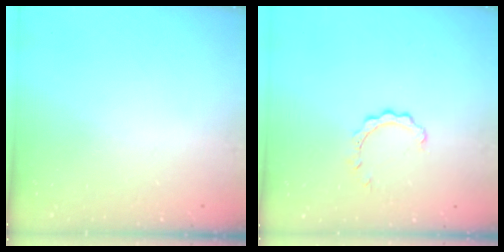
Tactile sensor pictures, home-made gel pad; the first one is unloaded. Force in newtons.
{"total": 2.1, "press": 2.1, "slide": 0.1}